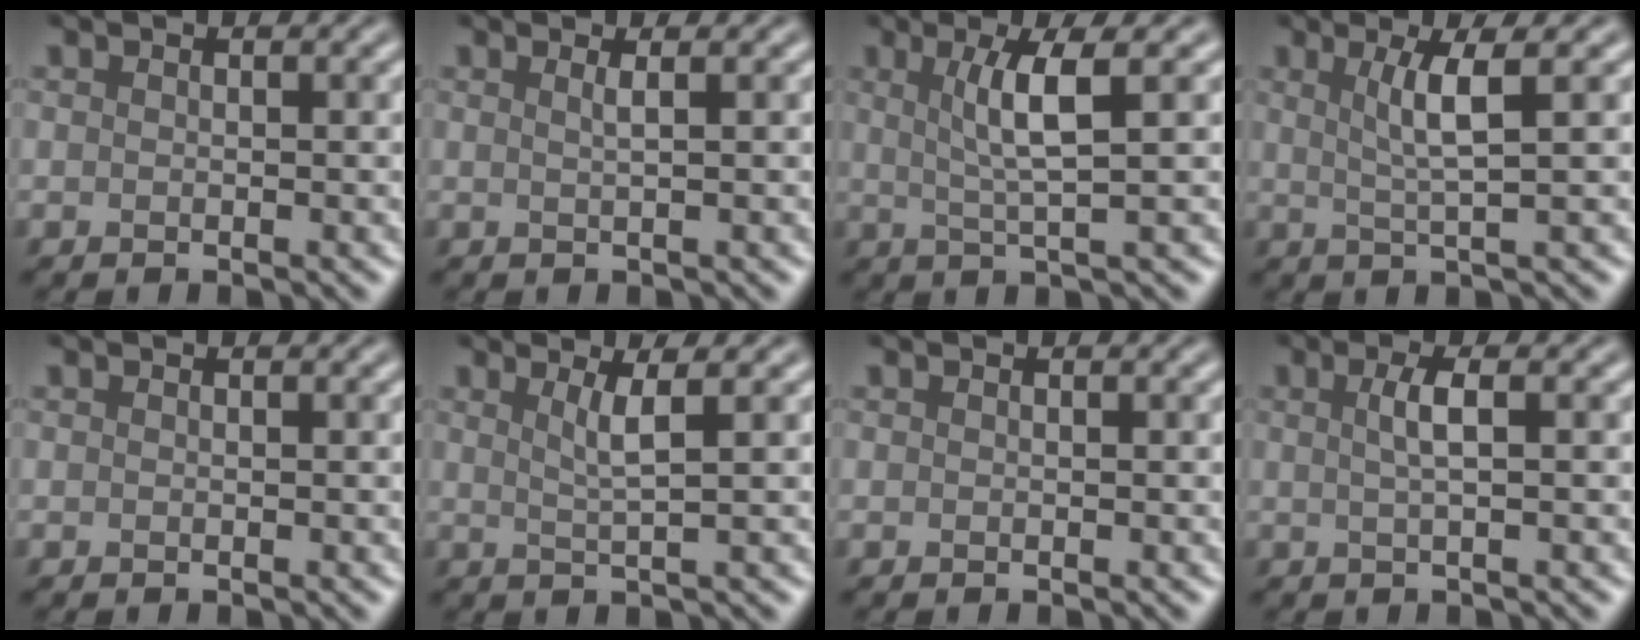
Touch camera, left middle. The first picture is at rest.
{"total": 1.3, "force": [0.5, 0.5, 1.1], "torque": [-0.011, 0.001, 0.000]}
{"total": 4.2, "force": [1.1, 0.6, 4.0], "torque": [-0.070, 0.001, 0.022]}
{"total": 3.5, "force": [1.0, 0.5, 3.3], "torque": [-0.055, 0.001, 0.021]}
{"total": 0.0}
{"total": 2.5, "force": [0.9, 0.5, 2.3], "torque": [-0.037, 0.001, 0.014]}
{"total": 0.0}
{"total": 2.2, "force": [0.4, 0.6, 2.1], "torque": [-0.037, 0.004, 0.004]}